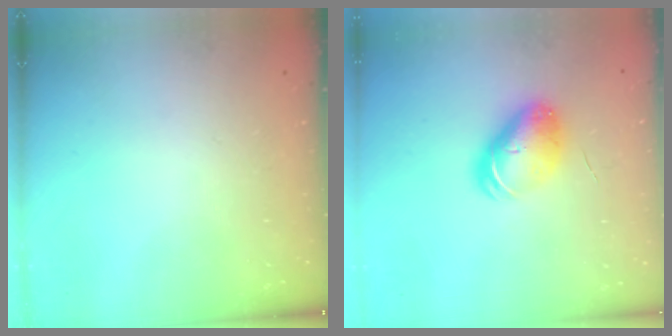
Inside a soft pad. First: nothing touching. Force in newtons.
{"total": 9.2, "press": 9.1, "slide": 1.6}